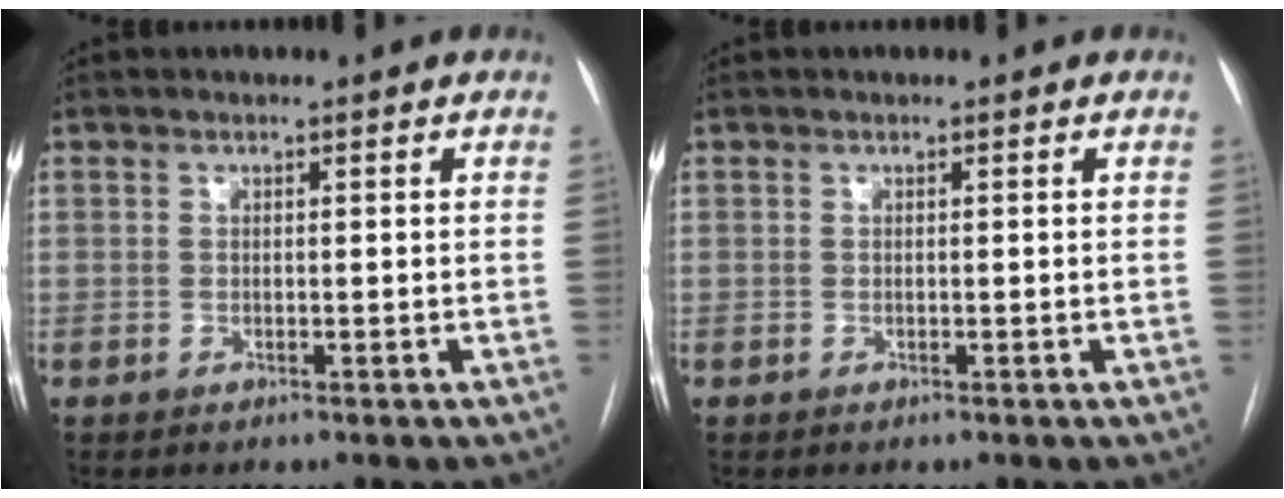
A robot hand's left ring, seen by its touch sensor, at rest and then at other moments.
{"total": 0.0}